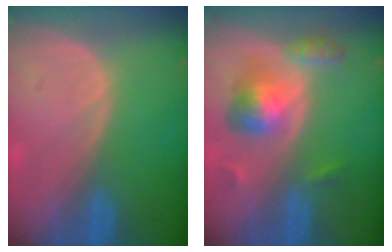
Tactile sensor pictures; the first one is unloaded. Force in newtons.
{"total": 6.4, "press": 5.9, "slide": 2.5}